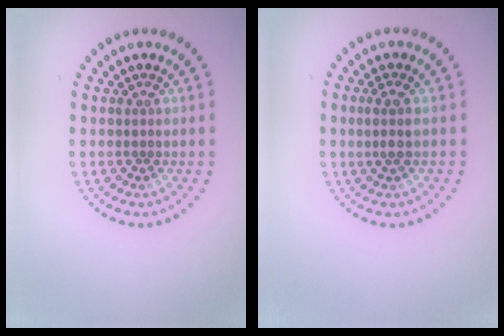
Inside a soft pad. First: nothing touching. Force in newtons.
{"total": 1.5, "press": 1.3, "slide": 0.8}